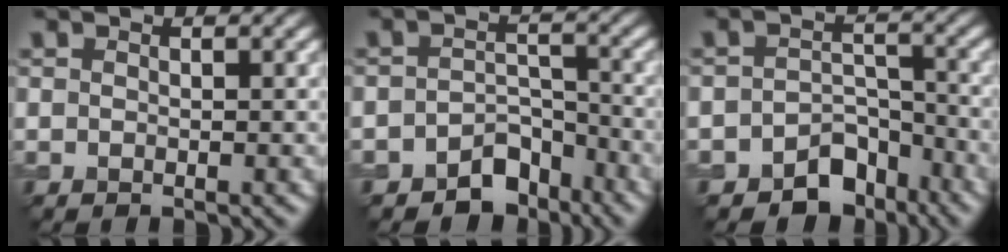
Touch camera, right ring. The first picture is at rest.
{"total": 4.5, "force": [-3.3, 2.5, 1.6], "torque": [-0.009, 0.004, -0.054]}
{"total": 5.1, "force": [-3.7, 3.0, 1.9], "torque": [-0.013, 0.001, -0.057]}